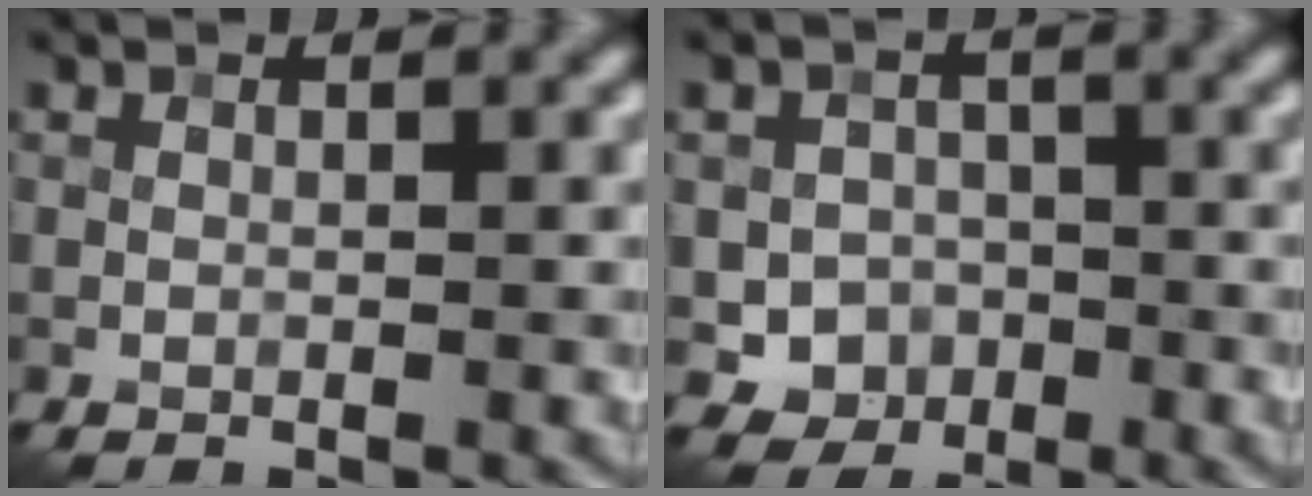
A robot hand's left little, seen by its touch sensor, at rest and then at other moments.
{"total": 3.4, "force": [-1.1, 3.1, 0.9], "torque": [0.003, 0.005, -0.025]}